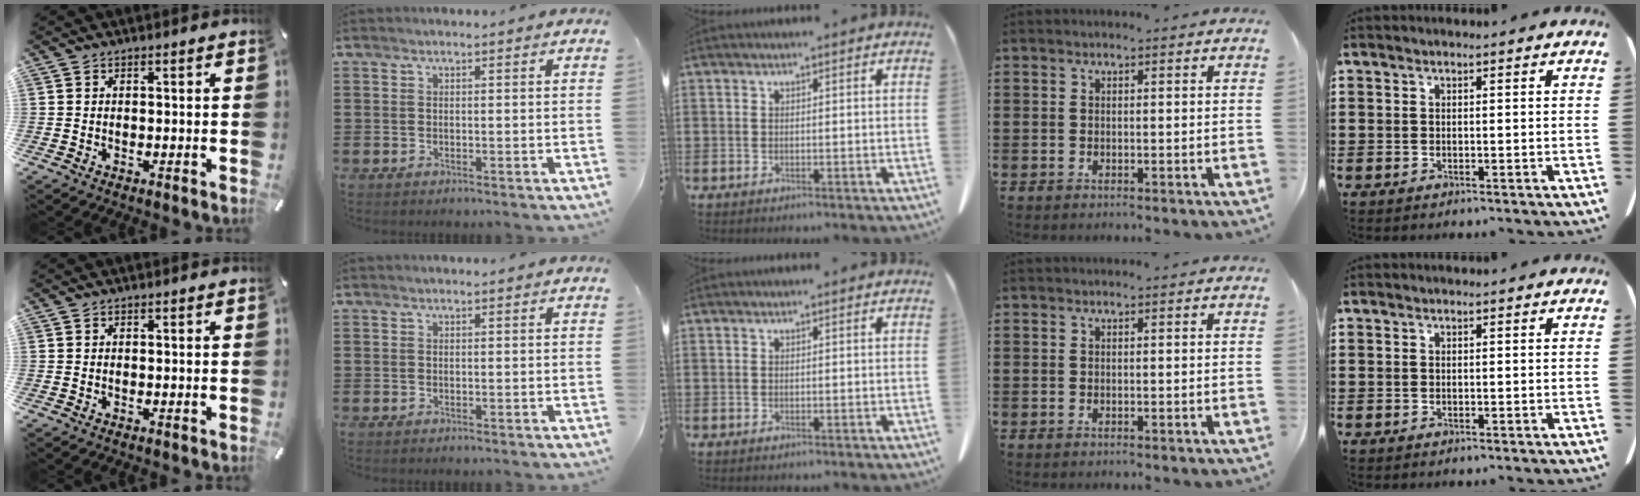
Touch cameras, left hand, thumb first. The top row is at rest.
{}